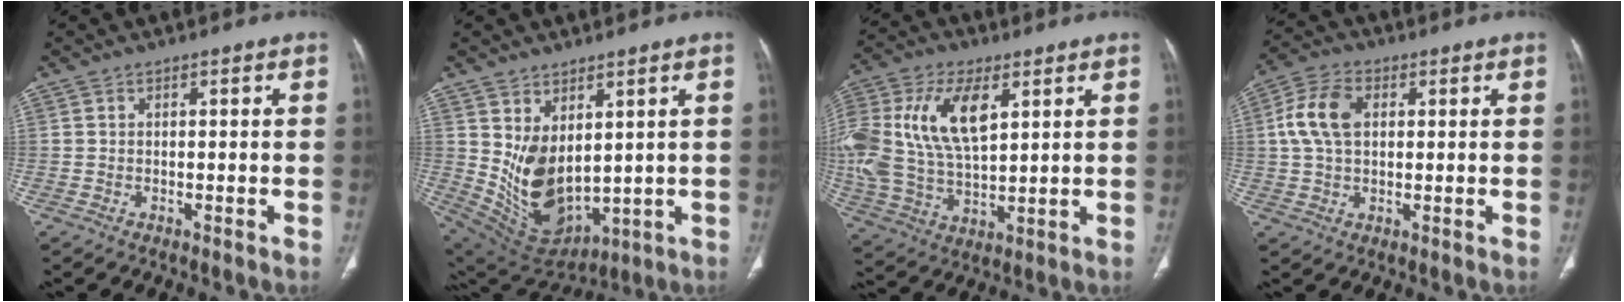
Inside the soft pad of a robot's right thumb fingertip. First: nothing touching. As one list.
[{"total": 13.0, "force": [2.4, 8.1, 9.9], "torque": [-0.157, -0.031, 0.080]}, {"total": 22.5, "force": [6.3, 12.3, 17.7], "torque": [-0.401, 0.001, 0.116]}, {"total": 9.0, "force": [1.7, 5.8, 6.6], "torque": [-0.135, 0.016, 0.030]}]